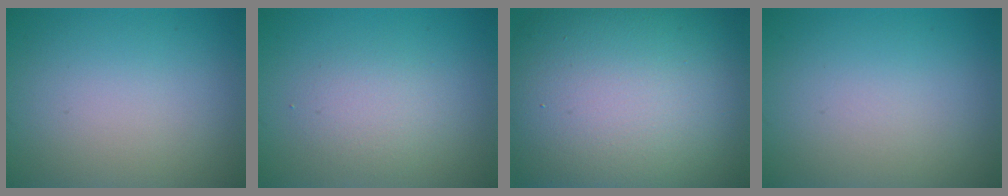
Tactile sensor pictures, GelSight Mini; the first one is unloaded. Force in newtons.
{"total": 2.1, "press": 2.1, "slide": 0.1}
{"total": 19.4, "press": 19.4, "slide": 0.6}
{"total": 0.0}